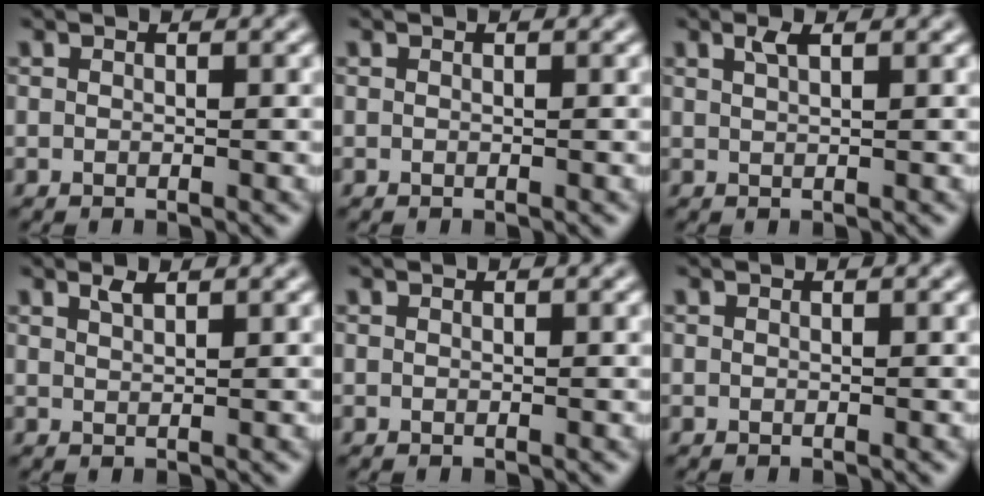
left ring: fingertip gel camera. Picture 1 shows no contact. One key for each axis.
{"total": 0.0}
{"total": 1.2, "fx": 0.9, "fy": 0.3, "fz": 0.8, "tx": -0.012, "ty": 0.003, "tz": 0.013}
{"total": 1.1, "fx": 0.9, "fy": 0.2, "fz": 0.5, "tx": -0.007, "ty": 0.001, "tz": 0.016}
{"total": 0.0}
{"total": 0.0}